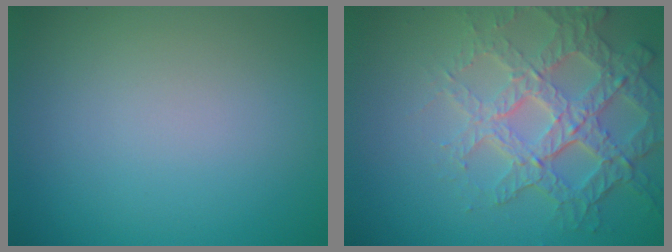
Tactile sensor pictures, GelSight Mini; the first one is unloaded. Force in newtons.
{"total": 5.5, "press": 4.7, "slide": 2.8}